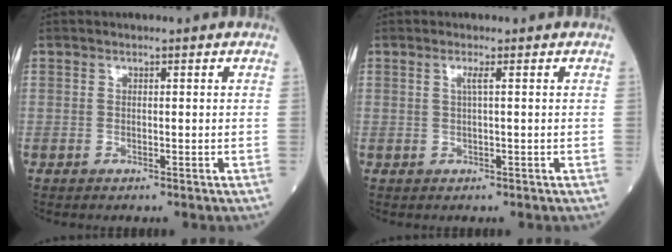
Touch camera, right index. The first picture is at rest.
{"total": 1.0, "force": [0.2, -0.3, 0.9], "torque": [-0.023, 0.001, 0.004]}